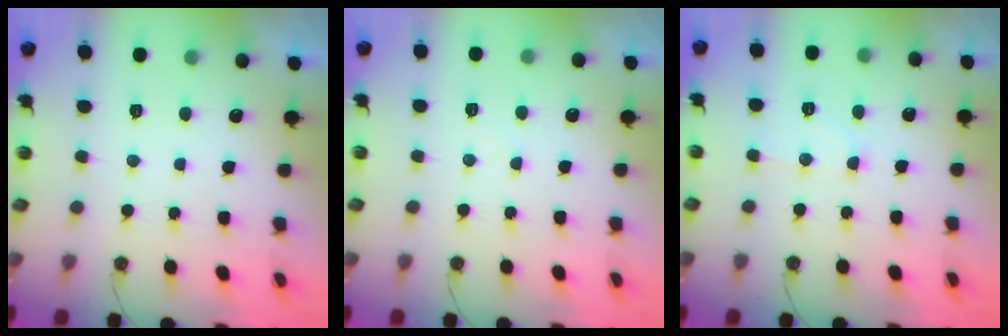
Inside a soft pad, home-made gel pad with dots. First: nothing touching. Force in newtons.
{"total": 2.5, "press": 2.5, "slide": 0.3}
{"total": 7.9, "press": 7.9, "slide": 0.6}